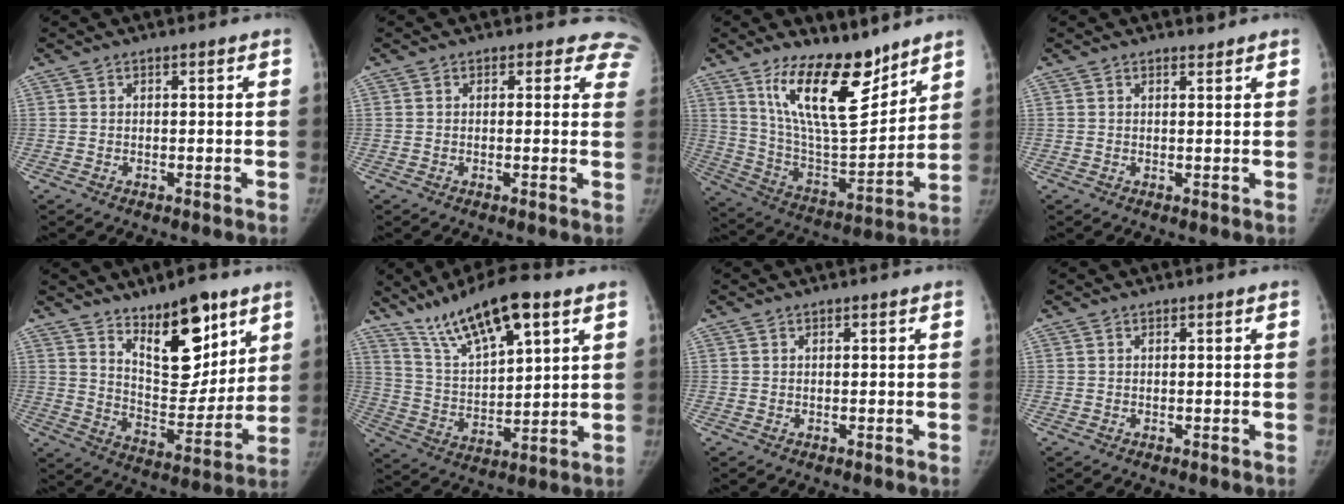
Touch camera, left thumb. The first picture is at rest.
{"total": 6.1, "force": [5.1, 3.4, 0.2], "torque": [0.055, -0.013, 0.019]}
{"total": 18.7, "force": [12.5, 6.9, 12.1], "torque": [-0.163, -0.090, 0.230]}
{"total": 1.0, "force": [1.0, 0.2, 0.1], "torque": [-0.002, -0.010, 0.014]}
{"total": 16.6, "force": [10.0, 7.3, 11.0], "torque": [-0.113, -0.077, 0.173]}
{"total": 15.7, "force": [10.0, 4.6, 11.1], "torque": [-0.178, -0.035, 0.190]}
{"total": 0.0}
{"total": 0.0}